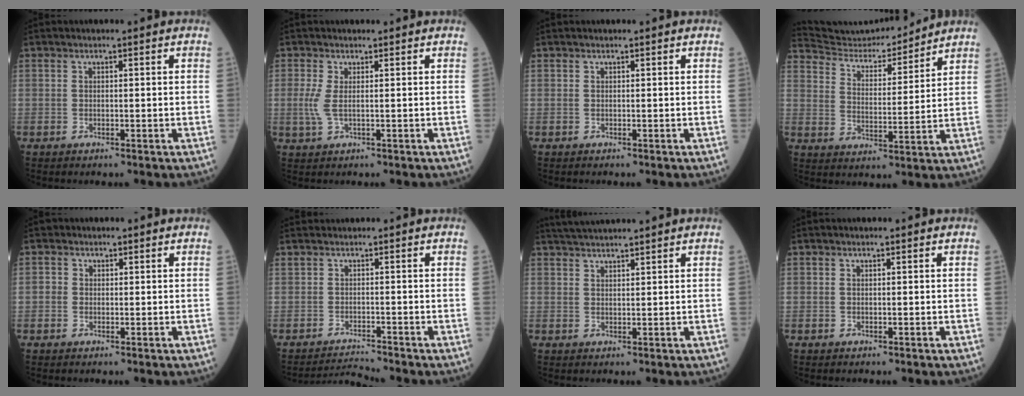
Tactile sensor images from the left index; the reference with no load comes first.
{"total": 2.4, "force": [0.1, 0.5, 2.3], "torque": [-0.063, -0.005, 0.010]}
{"total": 0.0}
{"total": 13.0, "force": [12.7, 0.8, 2.3], "torque": [-0.050, 0.003, 0.209]}
{"total": 1.2, "force": [-0.1, 1.1, 0.0], "torque": [0.007, 0.002, -0.004]}
{"total": 1.9, "force": [-1.5, -0.7, -0.9], "torque": [0.012, -0.013, -0.020]}
{"total": 5.4, "force": [5.0, -0.8, 1.9], "torque": [-0.032, 0.030, 0.086]}
{"total": 0.0}